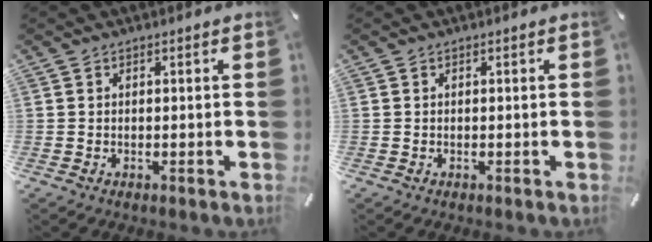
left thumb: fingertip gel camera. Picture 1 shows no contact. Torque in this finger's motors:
{"motor_torque": [0.00, -0.02, 0.02, -0.08, 0.00]}